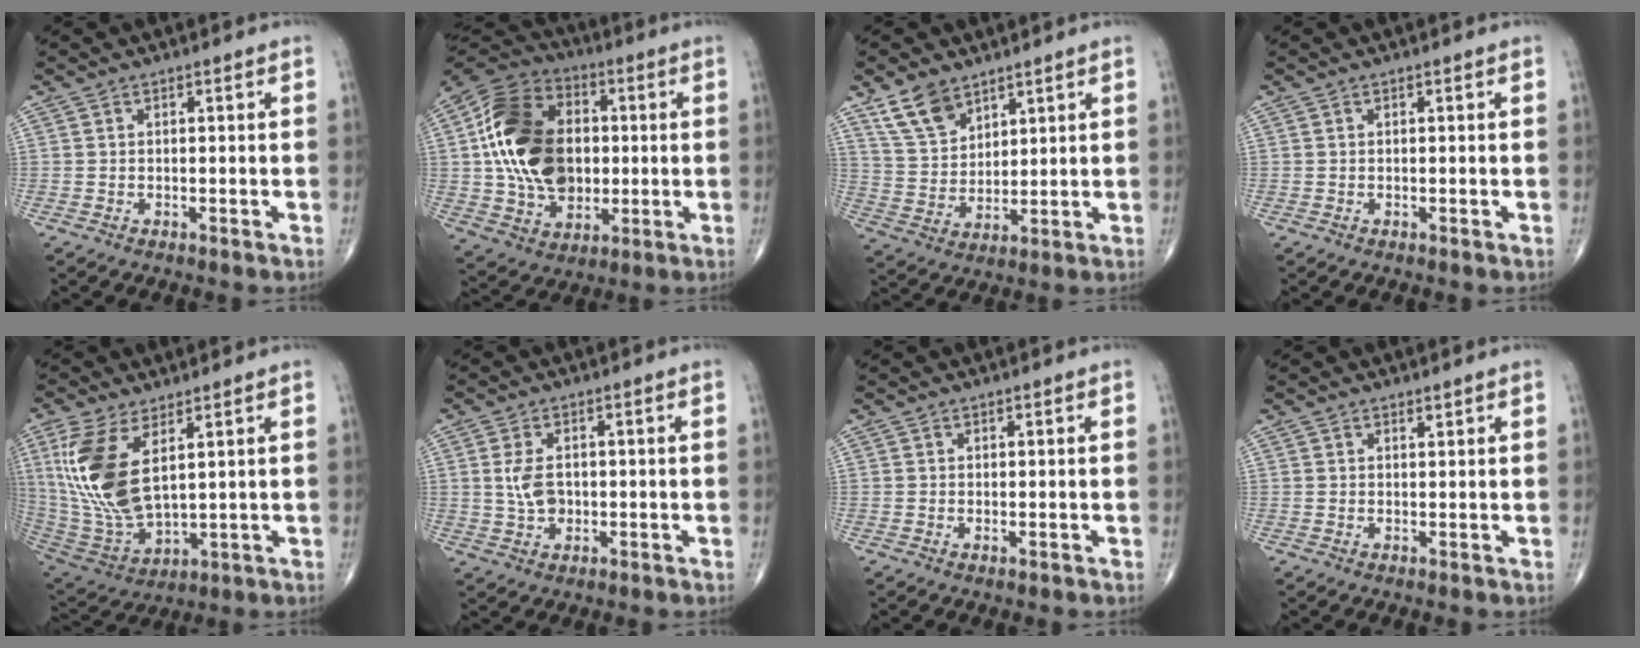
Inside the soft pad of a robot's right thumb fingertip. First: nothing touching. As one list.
[{"total": 21.8, "force": [1.3, 15.5, 15.3], "torque": [-0.264, 0.010, 0.026]}, {"total": 8.6, "force": [6.1, 4.7, 3.9], "torque": [-0.059, -0.029, 0.127]}, {"total": 0.0}, {"total": 16.2, "force": [5.0, 7.5, 13.4], "torque": [-0.289, -0.023, 0.115]}, {"total": 4.5, "force": [0.3, 3.0, 3.4], "torque": [-0.063, -0.001, 0.007]}, {"total": 0.0}, {"total": 0.6, "force": [0.6, 0.1, 0.2], "torque": [-0.005, -0.007, 0.009]}]